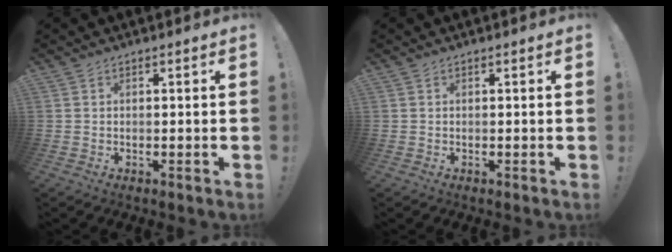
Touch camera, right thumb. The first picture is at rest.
{"total": 0.0}